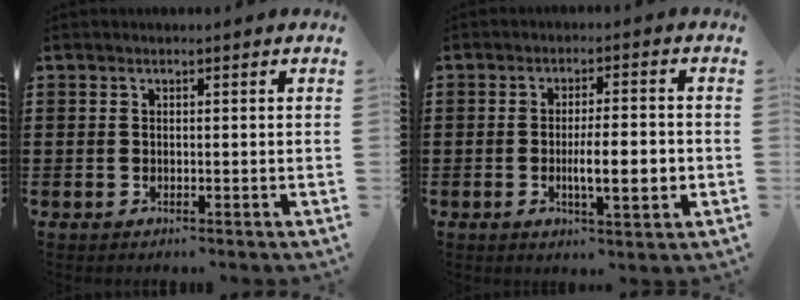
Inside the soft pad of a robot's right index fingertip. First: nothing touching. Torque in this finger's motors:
{"motor_torque": [1.60, -0.53, 0.53, 0.18]}